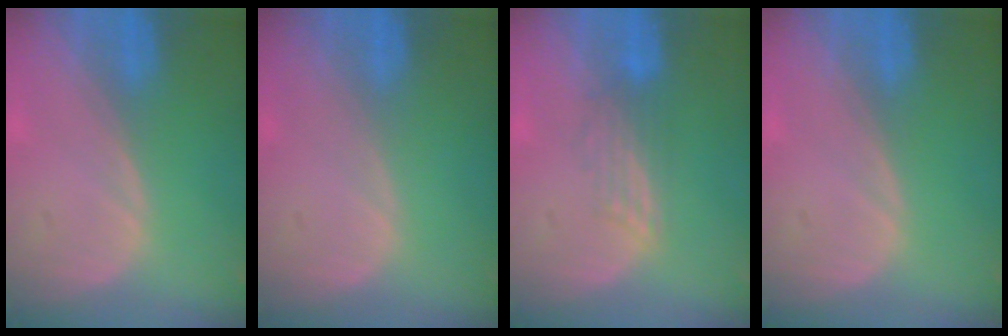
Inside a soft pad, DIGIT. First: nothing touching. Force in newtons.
{"total": 0.0}
{"total": 2.7, "press": 2.7, "slide": 0.4}
{"total": 0.0}